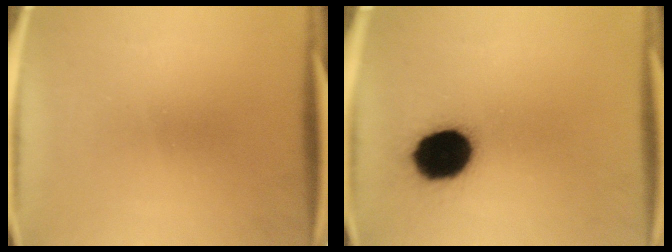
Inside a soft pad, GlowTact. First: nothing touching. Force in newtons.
{"total": 16.2}